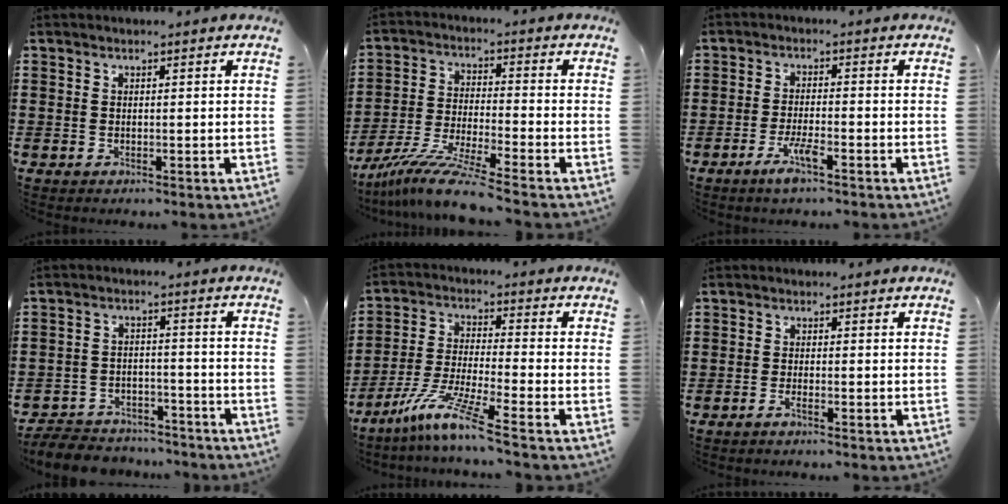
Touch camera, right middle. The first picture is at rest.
{"total": 8.9, "force": [-7.6, 0.0, 4.6], "torque": [-0.099, -0.006, -0.152]}
{"total": 4.2, "force": [-2.4, 0.6, 3.4], "torque": [-0.076, -0.006, -0.049]}
{"total": 5.3, "force": [-5.2, 1.2, 0.5], "torque": [-0.019, 0.009, -0.109]}
{"total": 8.8, "force": [-6.4, -0.1, 6.0], "torque": [-0.130, -0.017, -0.128]}
{"total": 0.9, "force": [-0.6, 0.1, 0.7], "torque": [-0.014, -0.003, -0.012]}